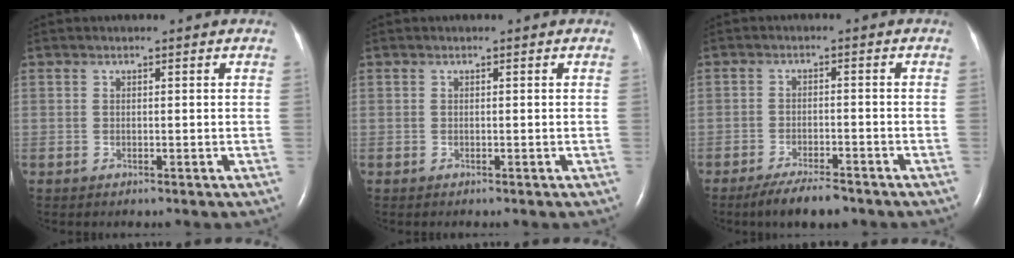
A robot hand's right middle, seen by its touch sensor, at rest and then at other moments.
{"total": 0.0}
{"total": 5.9, "force": [-4.7, 1.2, 3.3], "torque": [-0.061, -0.010, -0.079]}